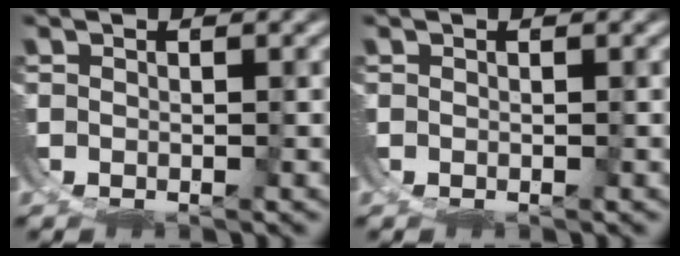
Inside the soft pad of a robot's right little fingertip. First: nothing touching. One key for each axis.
{"total": 0.0}